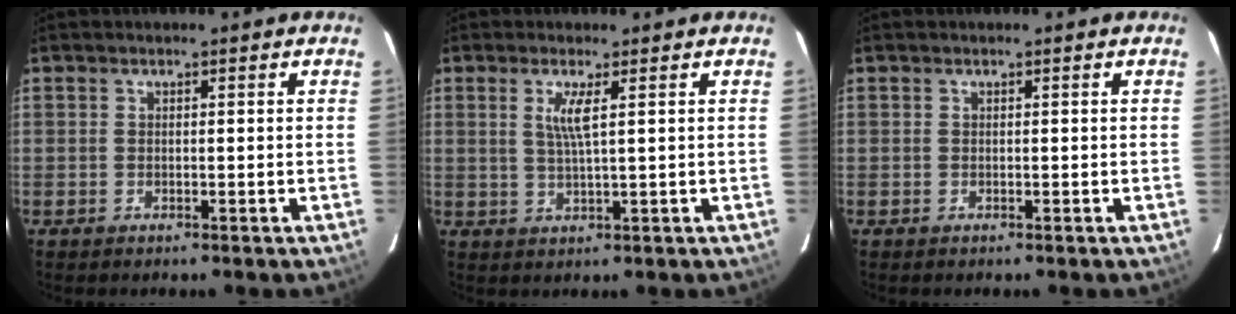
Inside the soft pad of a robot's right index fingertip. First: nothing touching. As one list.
[{"total": 3.7, "force": [1.3, -0.2, 3.4], "torque": [-0.069, -0.006, 0.025]}, {"total": 0.0}]